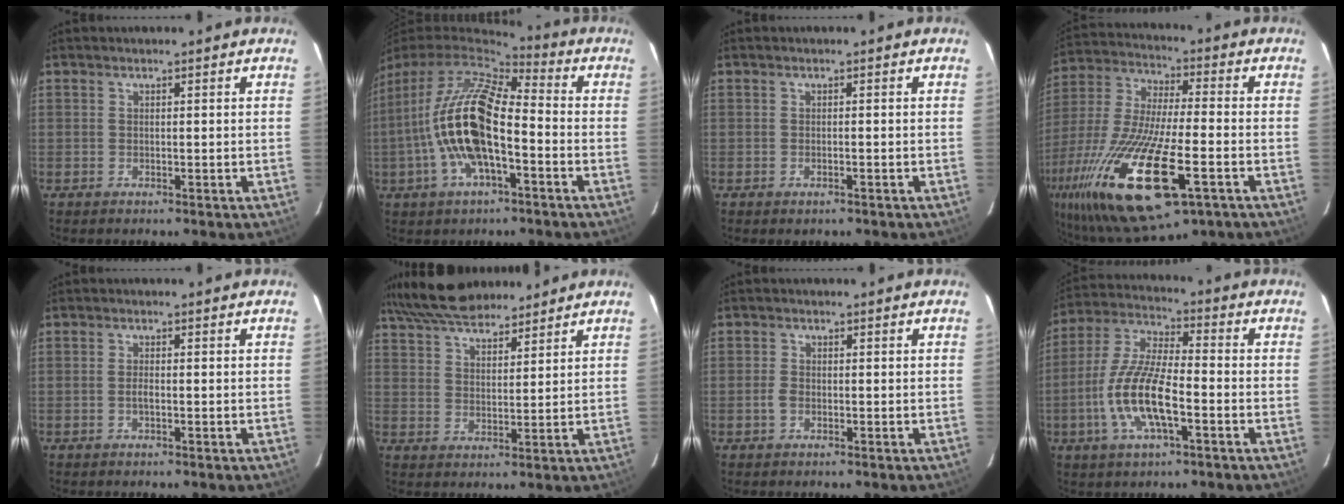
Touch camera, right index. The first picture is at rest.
{"total": 16.8, "force": [-4.2, 6.0, 15.1], "torque": [-0.290, -0.008, -0.082]}
{"total": 1.0, "force": [-0.6, 0.5, 0.6], "torque": [-0.009, 0.001, -0.009]}
{"total": 29.4, "force": [-13.4, 9.2, 24.5], "torque": [-0.516, -0.075, -0.241]}
{"total": 1.4, "force": [-0.4, 0.4, 1.3], "torque": [-0.027, 0.001, -0.008]}
{"total": 13.2, "force": [11.3, 4.2, 5.5], "torque": [-0.112, 0.042, 0.191]}
{"total": 1.8, "force": [-0.6, 1.2, 1.1], "torque": [-0.026, 0.003, -0.013]}
{"total": 13.9, "force": [-4.5, 4.2, 12.5], "torque": [-0.264, -0.003, -0.088]}